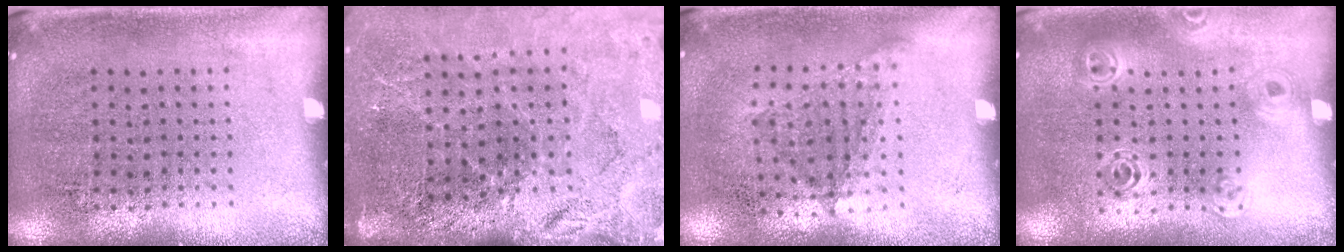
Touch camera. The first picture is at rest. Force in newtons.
{"total": 4.0, "press": 3.3, "slide": 2.3}
{"total": 1.1, "press": 0.8, "slide": 0.7}
{"total": 1.2, "press": 1.2, "slide": 0.3}